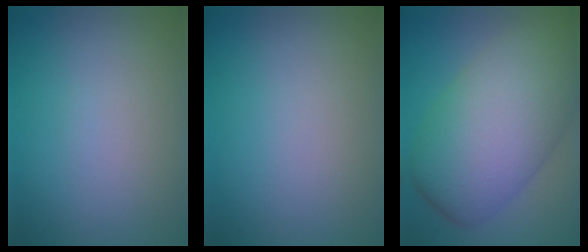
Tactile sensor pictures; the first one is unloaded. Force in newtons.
{"total": 0.0}
{"total": 10.8, "press": 10.8, "slide": 0.4}